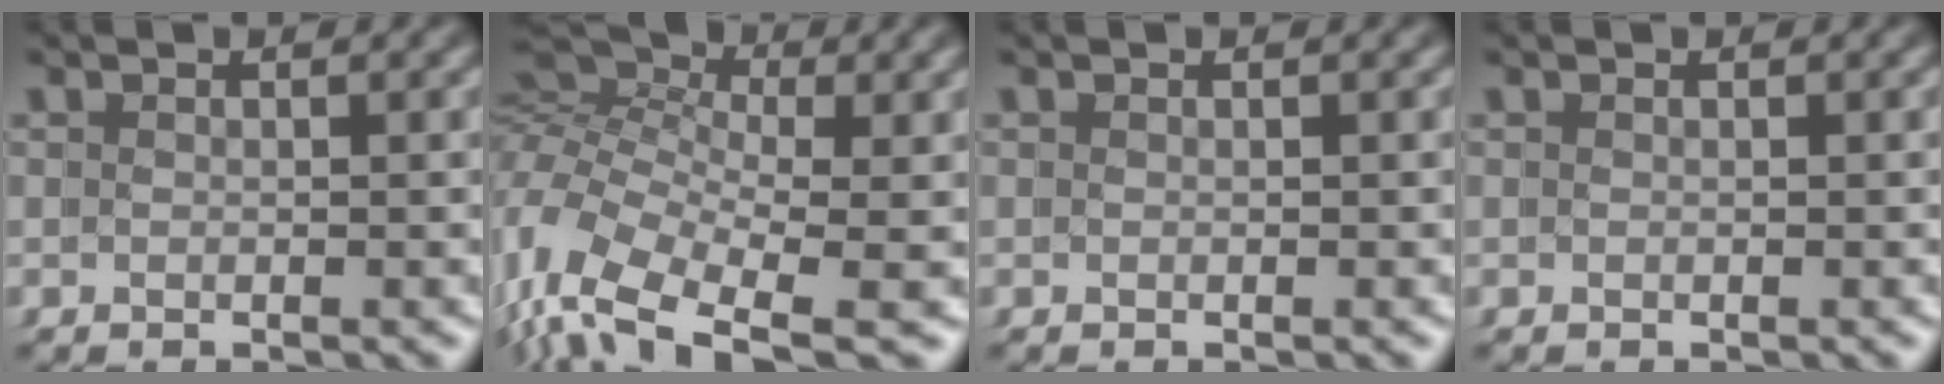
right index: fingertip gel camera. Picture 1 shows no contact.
{"total": 8.5, "force": [-1.6, 5.7, 6.1], "torque": [-0.145, -0.032, -0.017]}
{"total": 0.0}
{"total": 0.0}